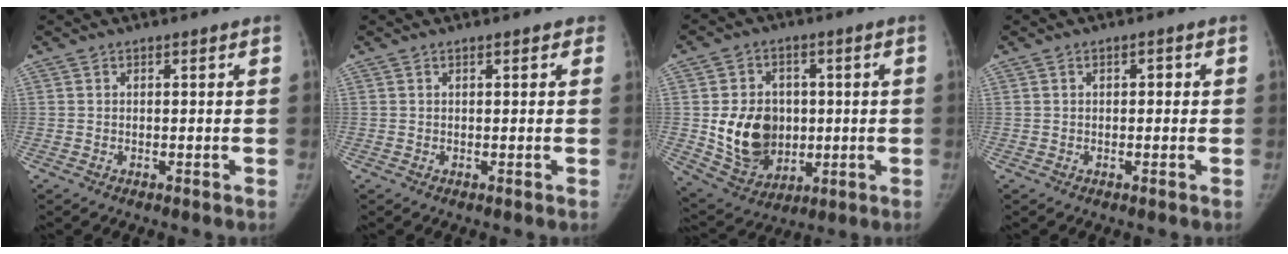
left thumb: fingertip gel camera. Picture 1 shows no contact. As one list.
[{"total": 1.2, "force": [0.8, 0.6, 0.7], "torque": [0.001, 0.001, 0.004]}, {"total": 14.0, "force": [-0.2, 11.2, 8.3], "torque": [-0.096, -0.008, 0.014]}, {"total": 1.2, "force": [0.1, 0.8, 0.9], "torque": [-0.009, 0.003, -0.001]}]